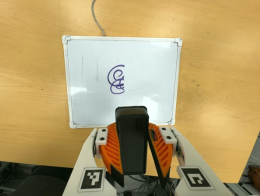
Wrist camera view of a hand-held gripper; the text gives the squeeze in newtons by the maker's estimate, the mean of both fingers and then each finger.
{"total": 10.9, "left": 10.4, "right": 11.5}